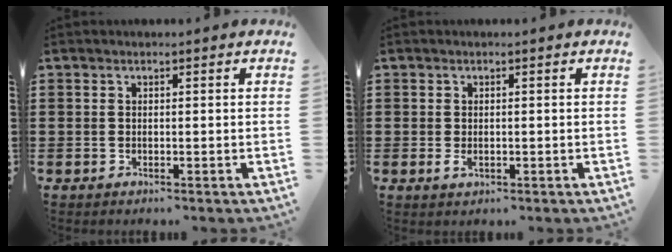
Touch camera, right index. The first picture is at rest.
{"total": 1.1, "force": [-0.2, 0.6, 0.9], "torque": [-0.017, -0.002, -0.004]}